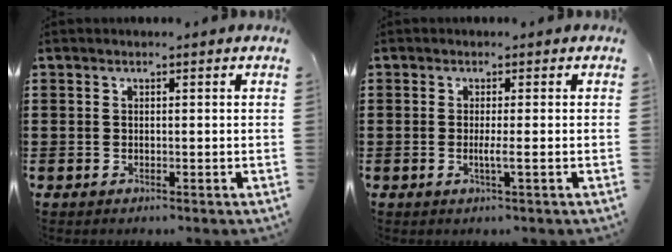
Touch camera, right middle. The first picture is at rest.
{"total": 1.8, "force": [-0.3, -0.2, 1.8], "torque": [-0.032, -0.003, -0.008]}